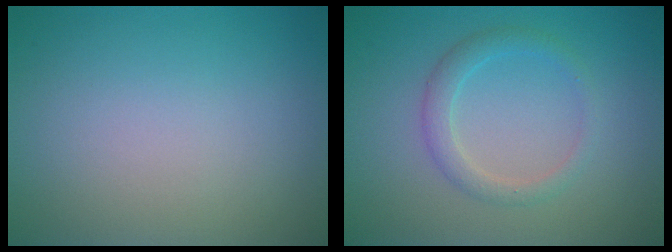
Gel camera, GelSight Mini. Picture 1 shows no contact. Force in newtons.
{"total": 2.1, "press": 2.1, "slide": 0.1}